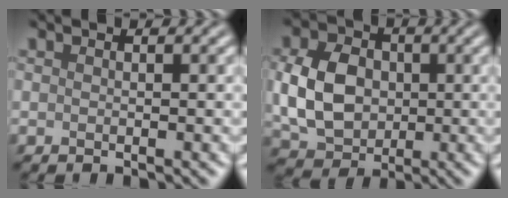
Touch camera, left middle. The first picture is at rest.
{"total": 7.3, "force": [0.0, 5.7, 4.7], "torque": [-0.104, 0.002, -0.004]}